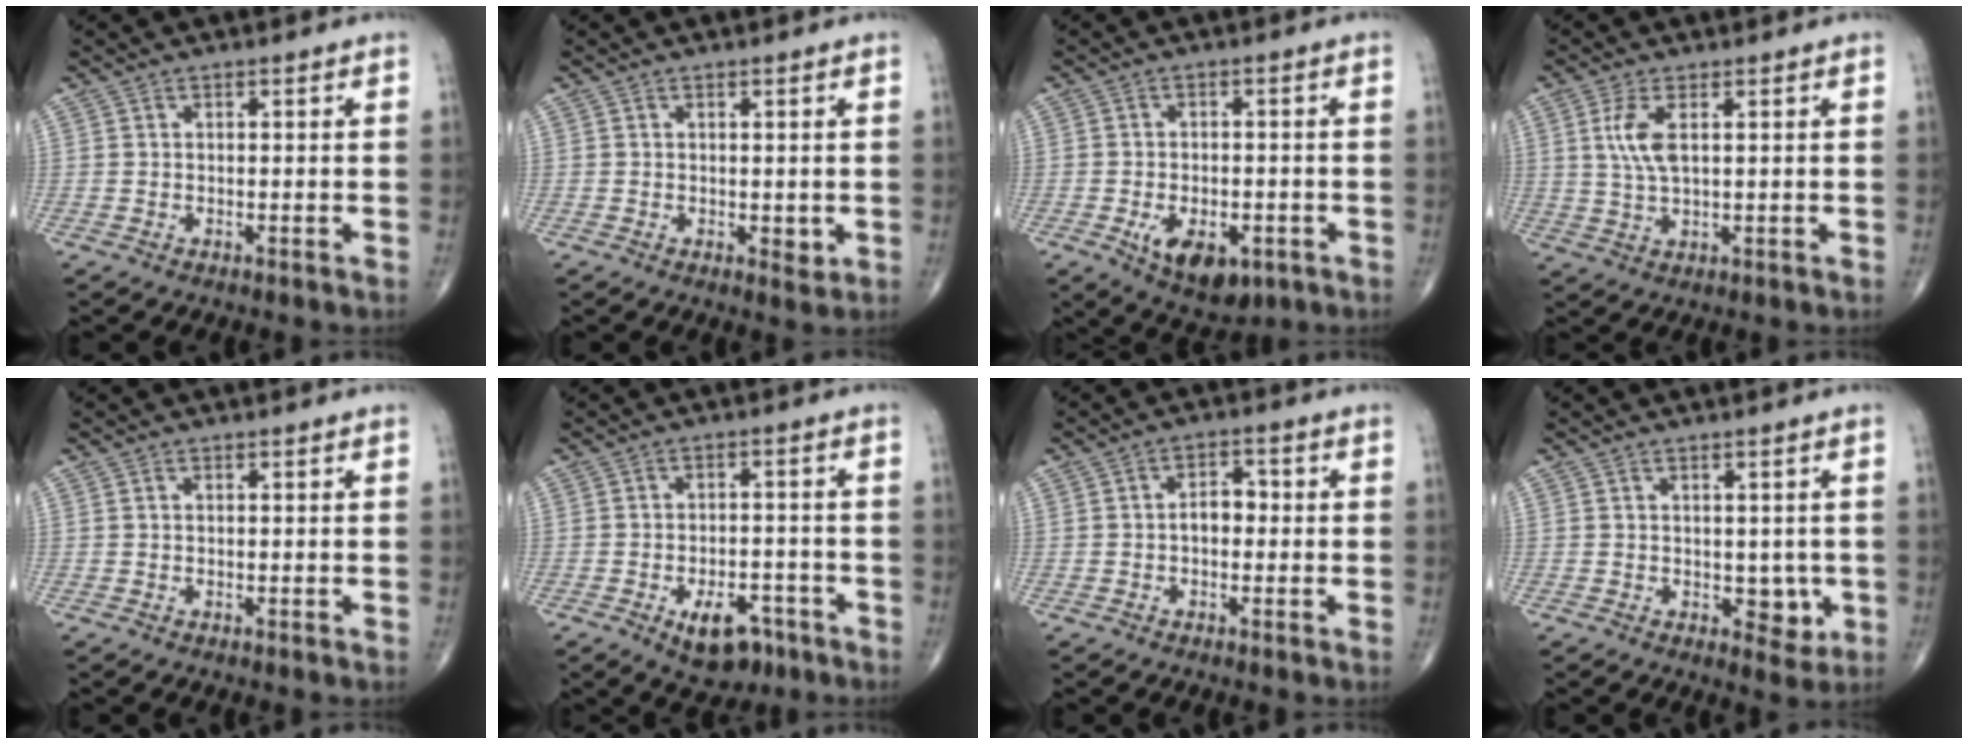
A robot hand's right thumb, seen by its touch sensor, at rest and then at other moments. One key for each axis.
{"total": 1.8, "fx": -0.1, "fy": 0.9, "fz": 1.6, "tx": -0.013, "ty": -0.005, "tz": 0.000}
{"total": 9.5, "fx": -3.7, "fy": 5.3, "fz": 7.0, "tx": -0.094, "ty": 0.005, "tz": -0.045}
{"total": 5.7, "fx": 1.6, "fy": 2.3, "fz": 5.0, "tx": -0.114, "ty": -0.004, "tz": 0.037}
{"total": 0.0}
{"total": 8.0, "fx": -4.4, "fy": 4.3, "fz": 5.2, "tx": -0.061, "ty": 0.022, "tz": -0.061}
{"total": 3.8, "fx": -0.4, "fy": 2.4, "fz": 2.8, "tx": -0.031, "ty": 0.017, "tz": -0.014}
{"total": 4.1, "fx": -0.6, "fy": 2.7, "fz": 3.1, "tx": -0.010, "ty": -0.003, "tz": -0.001}